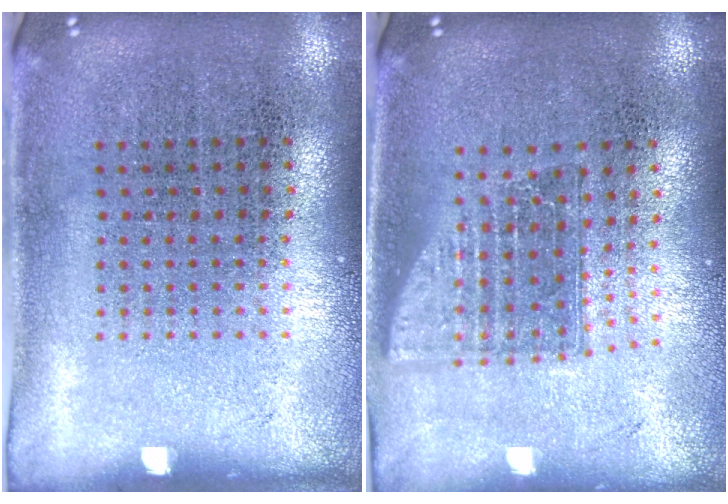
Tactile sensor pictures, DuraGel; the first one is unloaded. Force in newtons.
{"total": 1.5, "press": 1.2, "slide": 1.0}